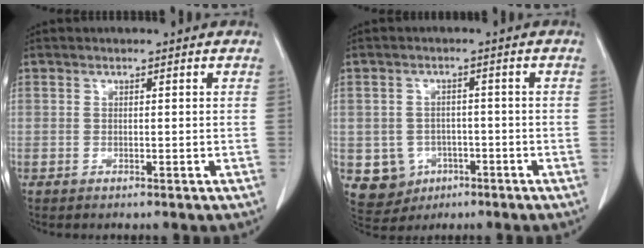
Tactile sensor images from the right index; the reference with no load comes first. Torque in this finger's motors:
{"motor_torque": [-0.13, -0.05, -0.50, -0.09]}